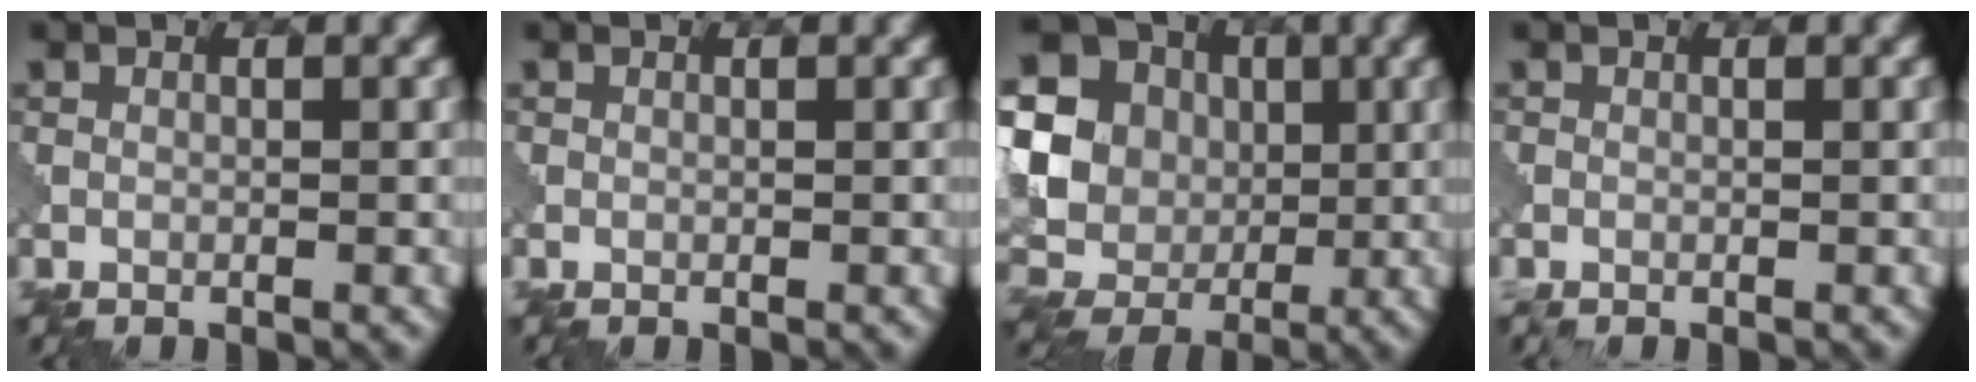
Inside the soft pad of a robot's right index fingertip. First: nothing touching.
{"total": 0.0}
{"total": 18.9, "force": [2.2, 17.7, 6.0], "torque": [-0.181, -0.001, 0.021]}
{"total": 0.8, "force": [0.0, 0.5, 0.6], "torque": [0.007, 0.009, -0.009]}